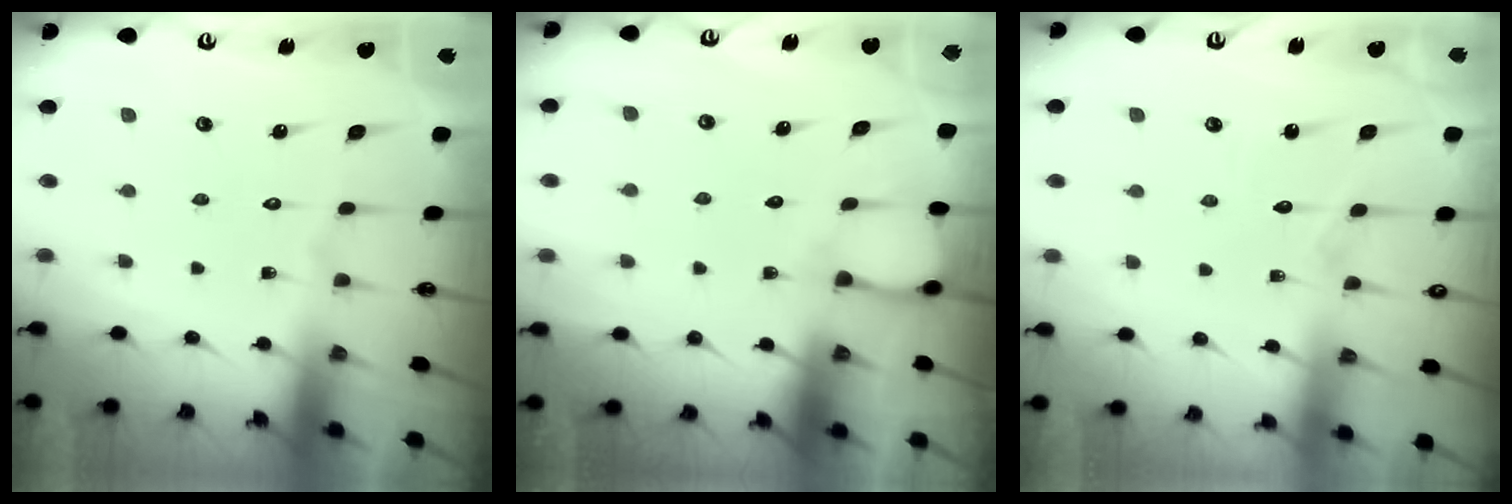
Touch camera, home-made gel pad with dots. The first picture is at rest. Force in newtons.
{"total": 4.6, "press": 4.5, "slide": 0.5}
{"total": 5.4, "press": 5.4, "slide": 0.4}